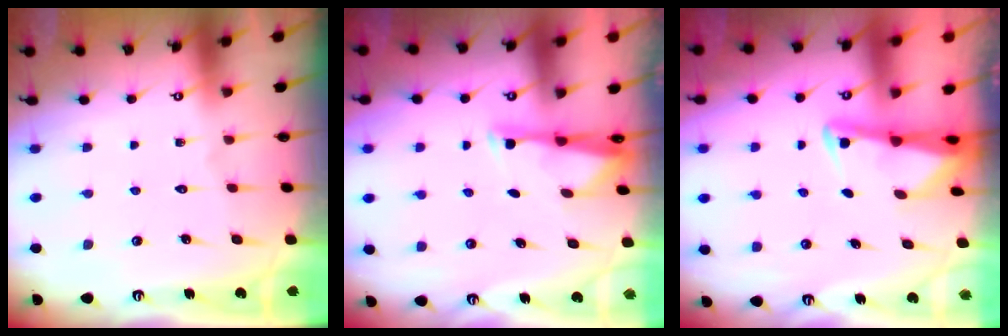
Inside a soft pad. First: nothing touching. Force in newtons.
{"total": 2.9, "press": 2.9, "slide": 0.6}
{"total": 2.2, "press": 2.2, "slide": 0.3}